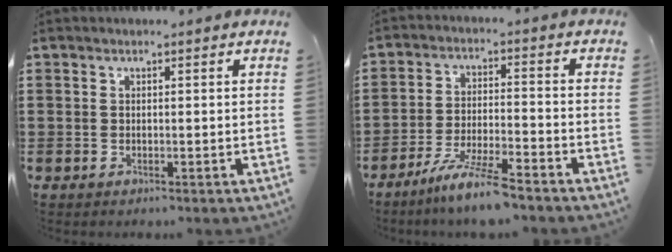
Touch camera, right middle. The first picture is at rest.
{"total": 7.4, "force": [-6.2, -0.1, 3.9], "torque": [-0.078, -0.012, -0.118]}